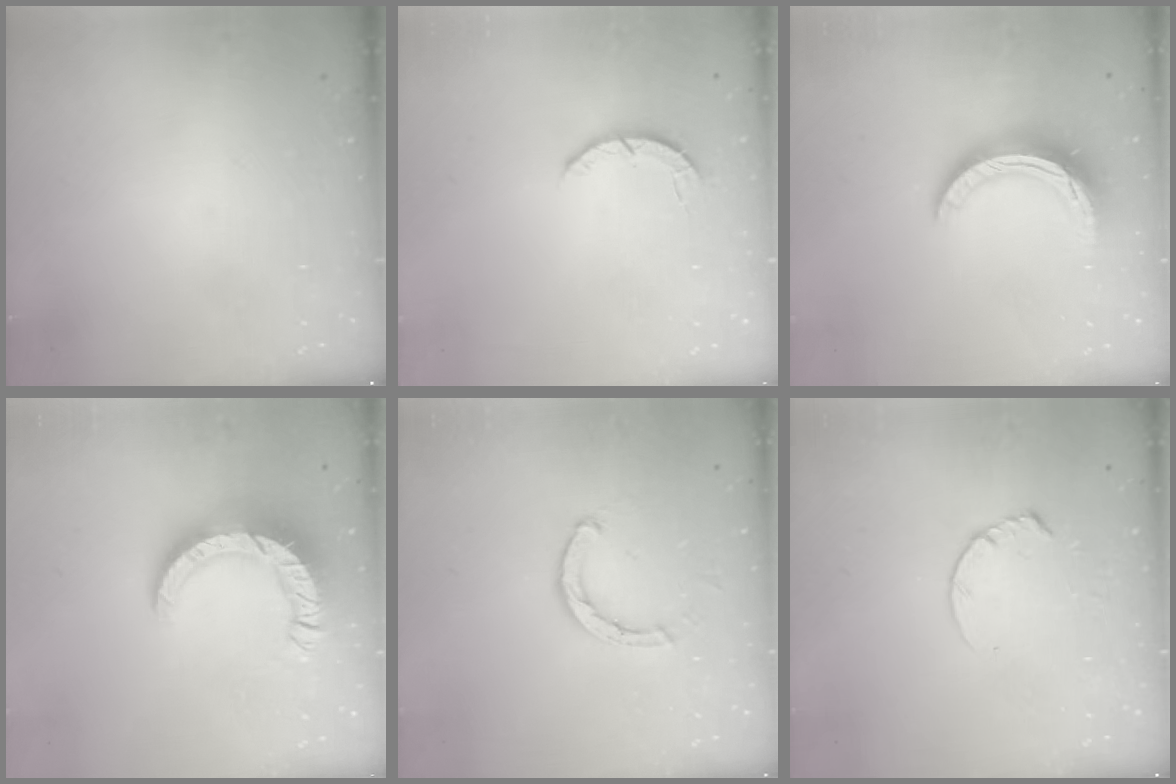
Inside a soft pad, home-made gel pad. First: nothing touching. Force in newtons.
{"total": 2.8, "press": 2.8, "slide": 0.4}
{"total": 11.8, "press": 11.8, "slide": 0.9}
{"total": 12.7, "press": 12.7, "slide": 1.2}
{"total": 2.1, "press": 2.1, "slide": 0.1}
{"total": 4.8, "press": 4.7, "slide": 0.4}